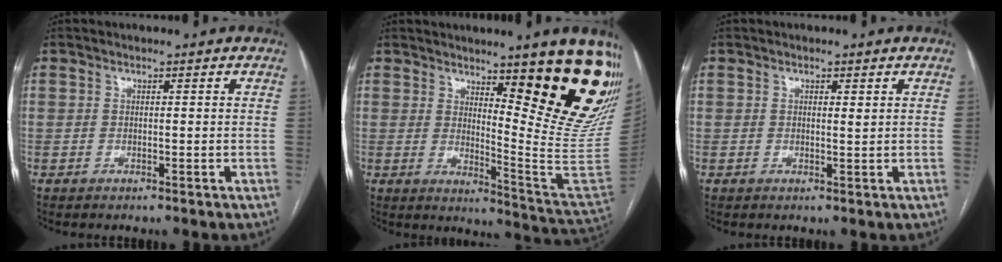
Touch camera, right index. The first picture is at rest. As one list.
[{"total": 18.9, "force": [10.9, 1.2, 15.4], "torque": [-0.161, -0.046, 0.143]}, {"total": 0.8, "force": [0.3, 0.1, 0.7], "torque": [-0.015, -0.001, 0.005]}]